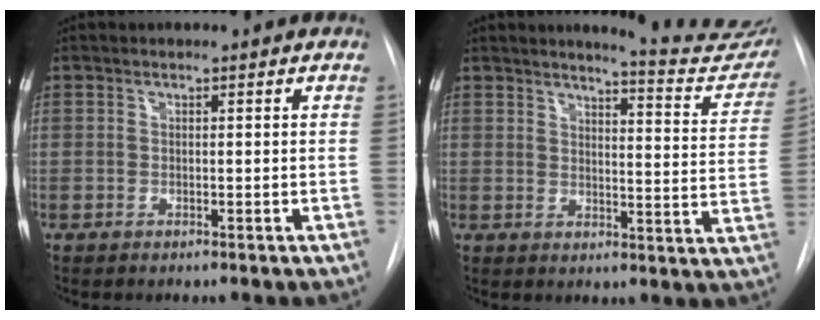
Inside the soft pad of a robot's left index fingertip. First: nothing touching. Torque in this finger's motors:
{"motor_torque": [0.99, -1.15, 0.11, 0.00]}